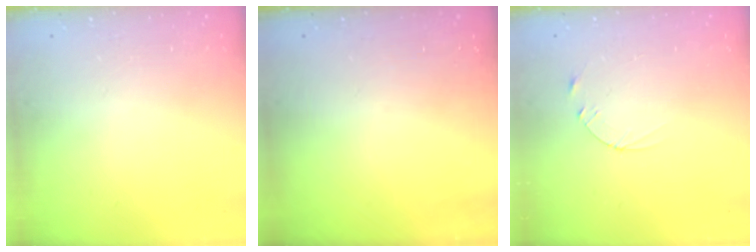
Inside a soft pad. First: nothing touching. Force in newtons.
{"total": 0.0}
{"total": 2.4, "press": 2.3, "slide": 0.2}